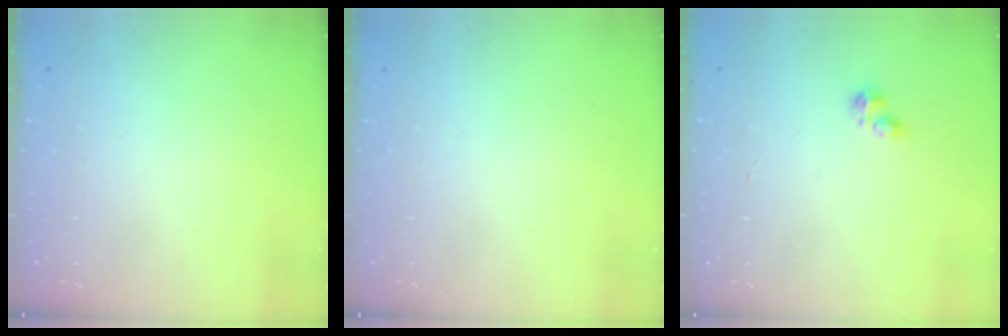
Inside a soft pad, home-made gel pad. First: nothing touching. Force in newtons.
{"total": 0.0}
{"total": 3.0, "press": 3.0, "slide": 0.4}